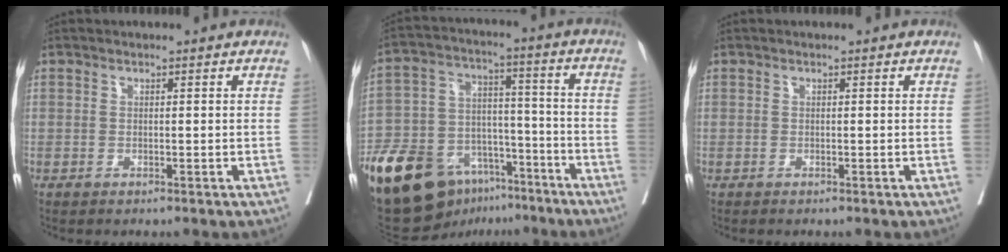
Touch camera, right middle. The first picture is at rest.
{"total": 19.9, "force": [-13.0, 10.7, 10.6], "torque": [-0.201, 0.026, -0.219]}
{"total": 0.0}